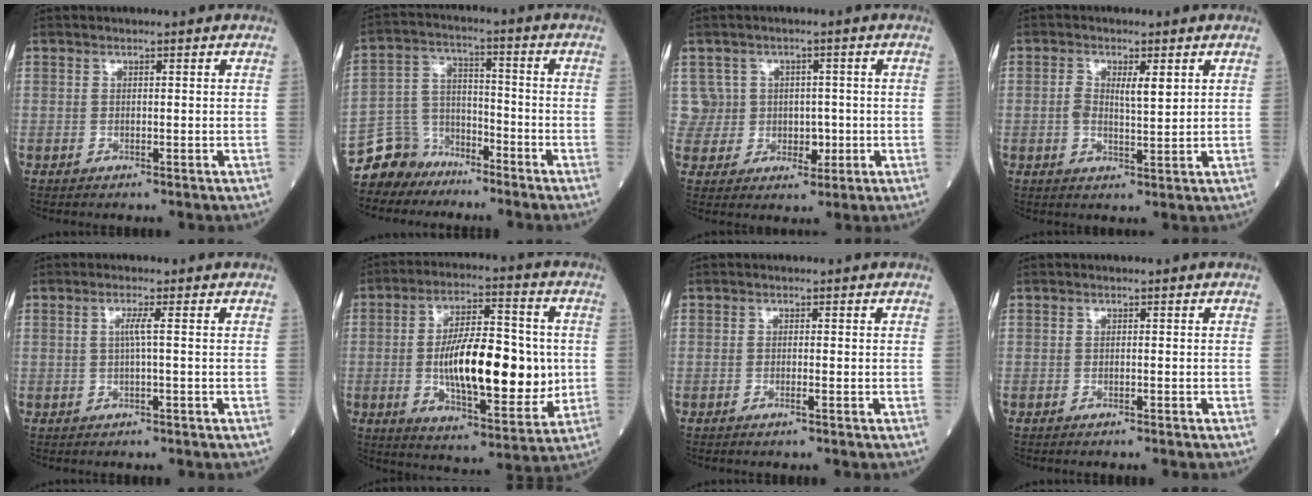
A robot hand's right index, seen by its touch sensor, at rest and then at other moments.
{"total": 7.6, "force": [-6.2, 4.4, -0.5], "torque": [0.012, 0.027, -0.121]}
{"total": 6.1, "force": [1.0, 6.0, 0.0], "torque": [0.017, 0.027, 0.027]}
{"total": 4.2, "force": [1.2, 1.3, 3.8], "torque": [-0.070, 0.006, 0.022]}
{"total": 1.7, "force": [0.1, -0.4, 1.7], "torque": [-0.034, 0.001, 0.000]}
{"total": 17.7, "force": [-0.8, 6.0, 16.6], "torque": [-0.277, 0.003, -0.012]}
{"total": 0.7, "force": [-0.3, -0.1, 0.6], "torque": [-0.013, 0.002, -0.004]}
{"total": 1.3, "force": [-1.2, -0.1, 0.6], "torque": [-0.010, 0.000, -0.015]}